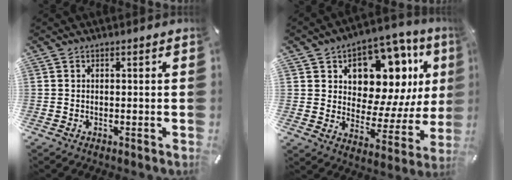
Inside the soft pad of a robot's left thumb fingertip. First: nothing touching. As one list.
[{"total": 14.1, "force": [8.4, 8.6, 7.5], "torque": [-0.105, -0.074, 0.146]}]